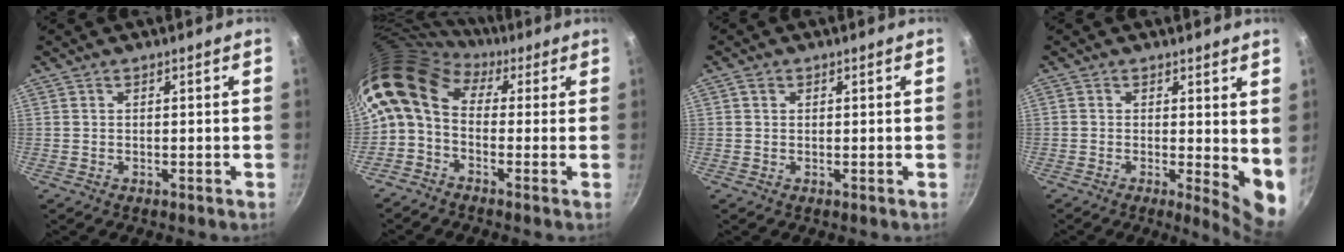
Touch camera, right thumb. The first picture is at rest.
{"total": 13.3, "force": [2.2, 9.4, 9.1], "torque": [-0.176, 0.030, 0.013]}
{"total": 1.0, "force": [0.4, 0.9, 0.2], "torque": [-0.002, 0.000, 0.005]}
{"total": 7.0, "force": [0.3, 2.3, 6.6], "torque": [-0.081, -0.021, 0.003]}